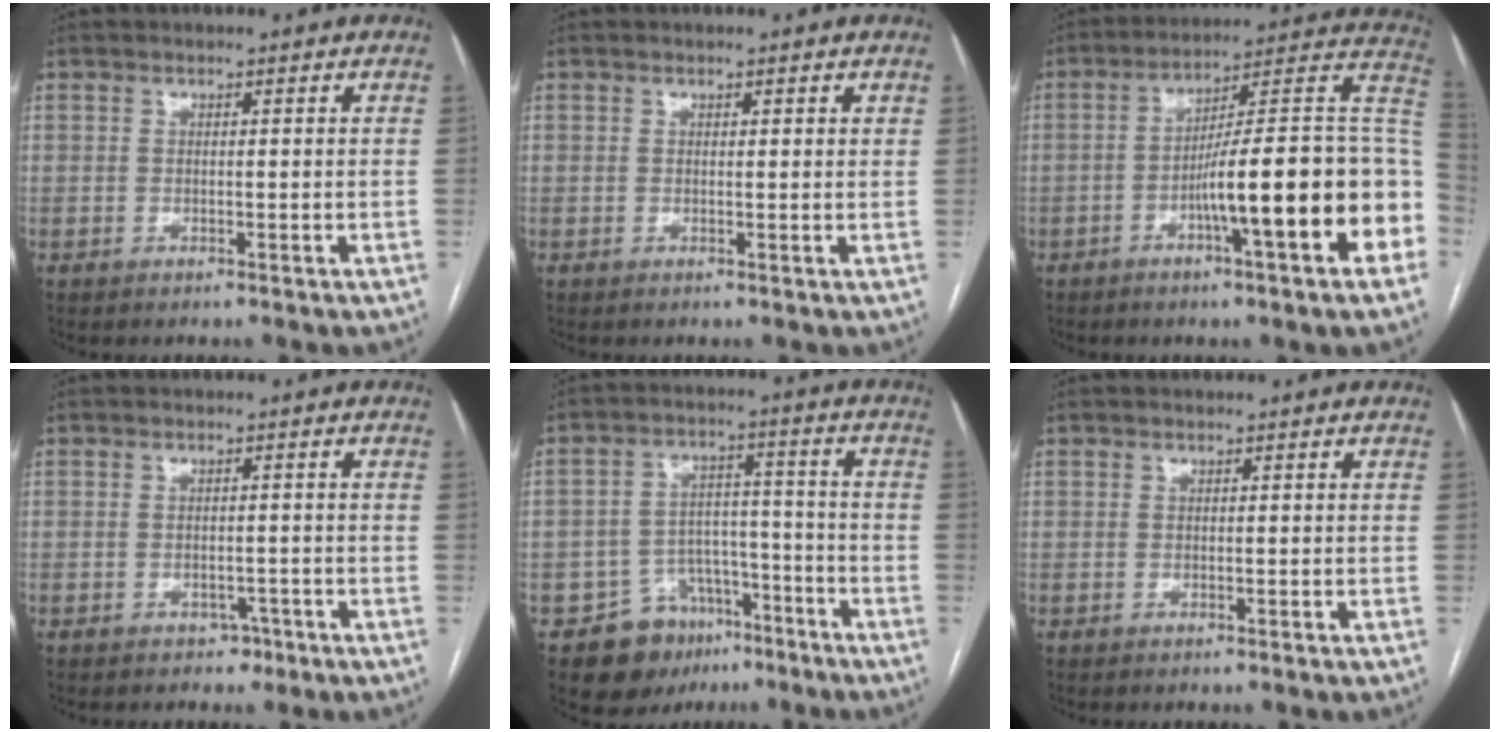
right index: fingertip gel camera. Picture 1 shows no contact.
{"total": 0.8, "force": [0.5, 0.2, 0.6], "torque": [-0.010, 0.004, 0.005]}
{"total": 20.6, "force": [-5.6, 1.8, 19.7], "torque": [-0.203, 0.034, -0.079]}
{"total": 2.1, "force": [-1.3, 1.5, 0.5], "torque": [0.000, 0.007, -0.016]}
{"total": 10.9, "force": [-6.8, 7.7, 3.8], "torque": [-0.054, 0.035, -0.099]}
{"total": 0.0}